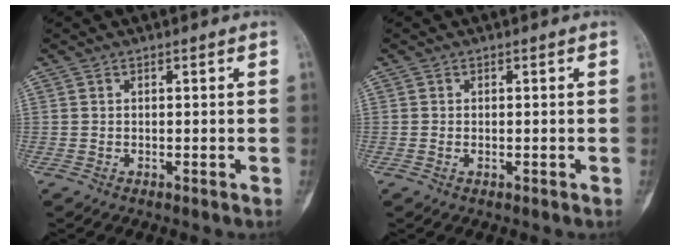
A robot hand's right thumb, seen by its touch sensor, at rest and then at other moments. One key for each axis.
{"total": 0.6, "fx": -0.1, "fy": 0.4, "fz": 0.5, "tx": -0.012, "ty": 0.007, "tz": -0.001}